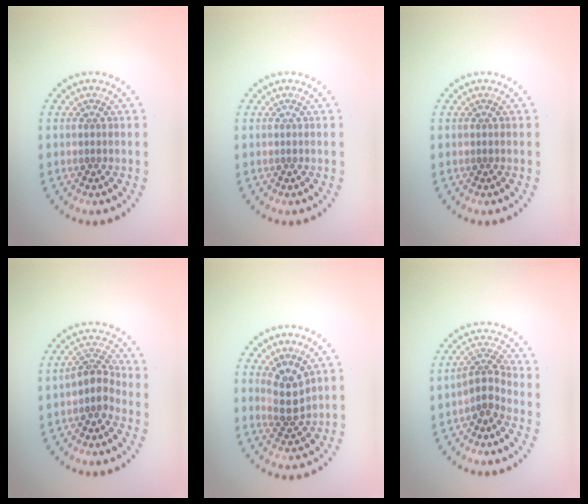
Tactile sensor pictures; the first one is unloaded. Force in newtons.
{"total": 0.0}
{"total": 0.0}
{"total": 2.5, "press": 1.9, "slide": 1.6}
{"total": 2.9, "press": 2.5, "slide": 1.3}
{"total": 2.3, "press": 1.6, "slide": 1.6}